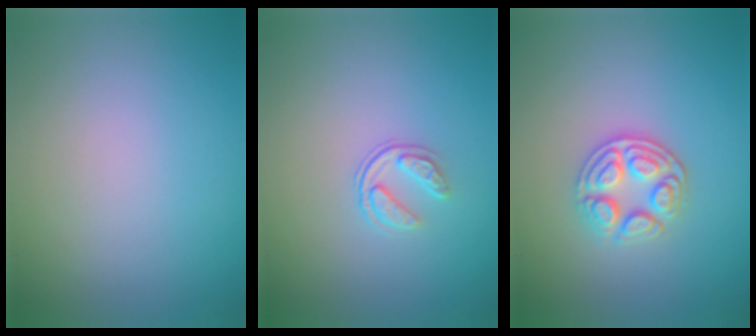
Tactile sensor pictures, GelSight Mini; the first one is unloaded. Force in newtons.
{"total": 1.7, "press": 1.1, "slide": 1.3}
{"total": 3.4, "press": 3.0, "slide": 1.5}